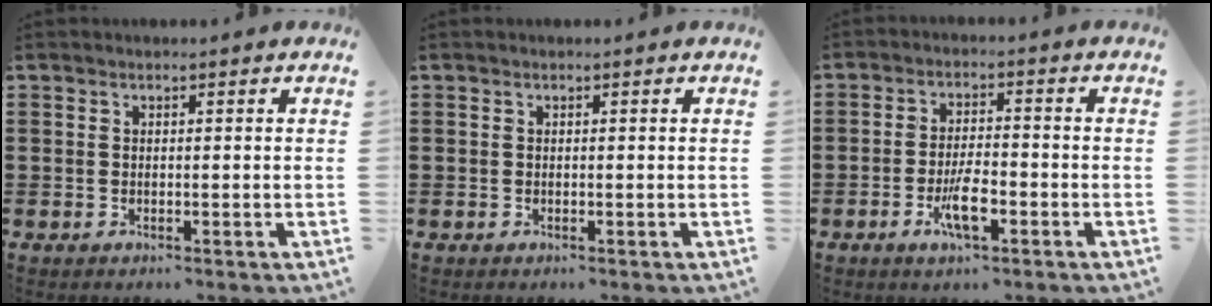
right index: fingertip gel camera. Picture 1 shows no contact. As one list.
[{"total": 0.0}, {"total": 5.8, "force": [-2.6, 1.9, 4.9], "torque": [-0.098, -0.002, -0.049]}]